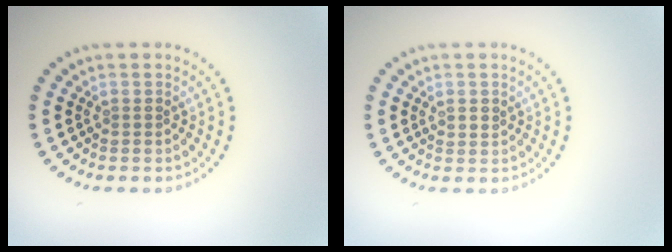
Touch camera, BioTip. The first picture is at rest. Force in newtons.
{"total": 1.1, "press": 1.0, "slide": 0.5}